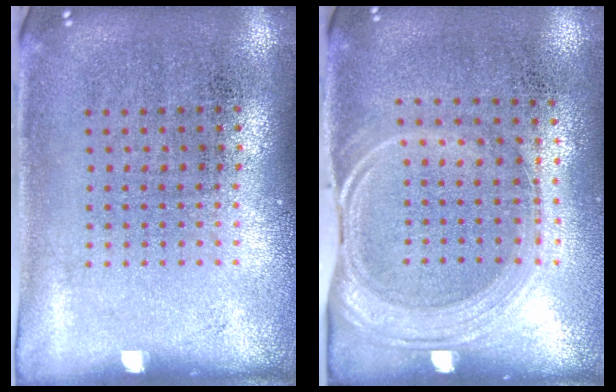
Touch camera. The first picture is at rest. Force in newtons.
{"total": 1.6, "press": 1.4, "slide": 0.9}